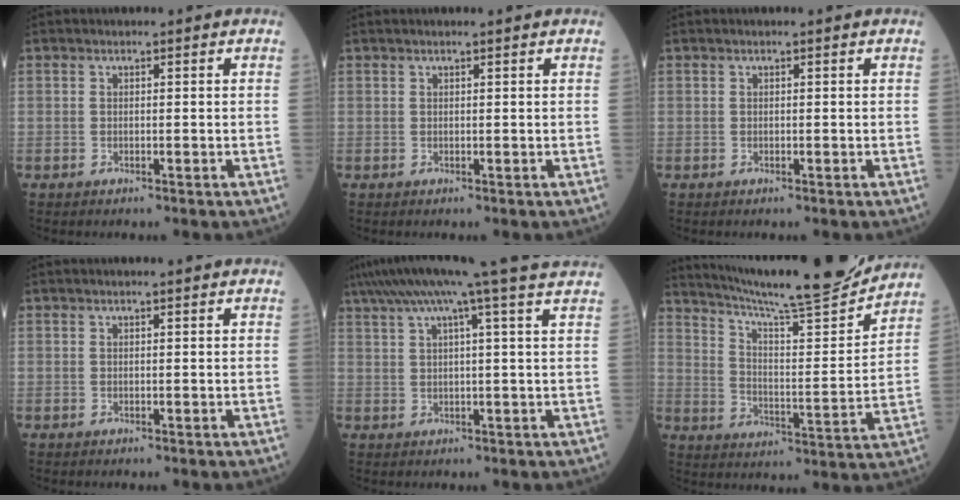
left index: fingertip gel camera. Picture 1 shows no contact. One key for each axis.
{"total": 1.2, "fx": 1.0, "fy": -0.1, "fz": 0.7, "tx": -0.009, "ty": 0.011, "tz": 0.018}
{"total": 0.0}
{"total": 1.0, "fx": 0.8, "fy": -0.1, "fz": 0.5, "tx": -0.009, "ty": 0.008, "tz": 0.014}
{"total": 15.4, "fx": 12.2, "fy": -2.3, "fz": 9.1, "tx": -0.158, "ty": 0.019, "tz": 0.159}
{"total": 19.9, "fx": 18.3, "fy": 0.1, "fz": 7.7, "tx": -0.135, "ty": -0.032, "tz": 0.270}